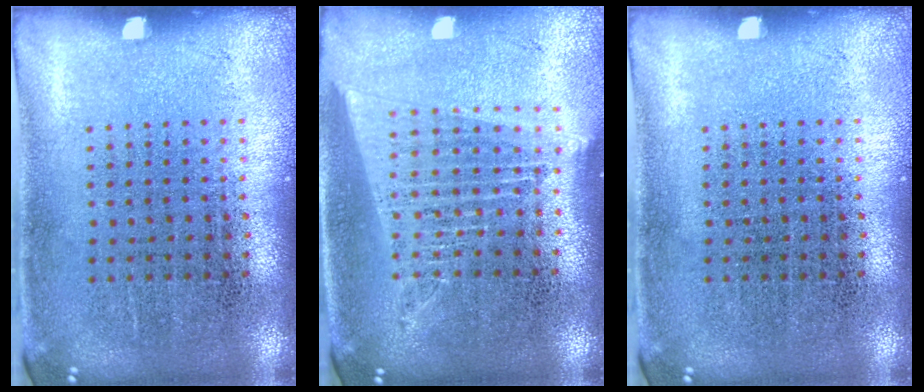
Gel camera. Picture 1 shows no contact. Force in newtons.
{"total": 1.8, "press": 1.5, "slide": 0.9}
{"total": 0.0}